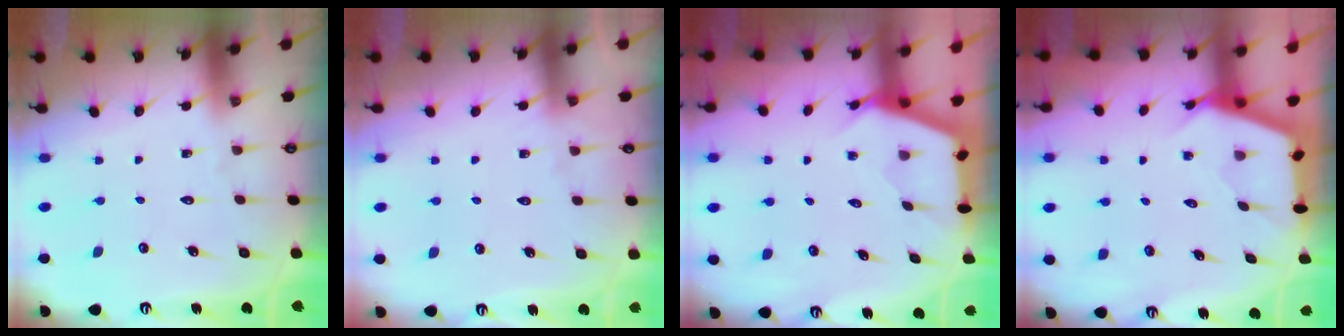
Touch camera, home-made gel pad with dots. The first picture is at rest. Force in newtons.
{"total": 6.4, "press": 6.3, "slide": 0.8}
{"total": 2.6, "press": 2.6, "slide": 0.4}
{"total": 2.7, "press": 2.7, "slide": 0.3}